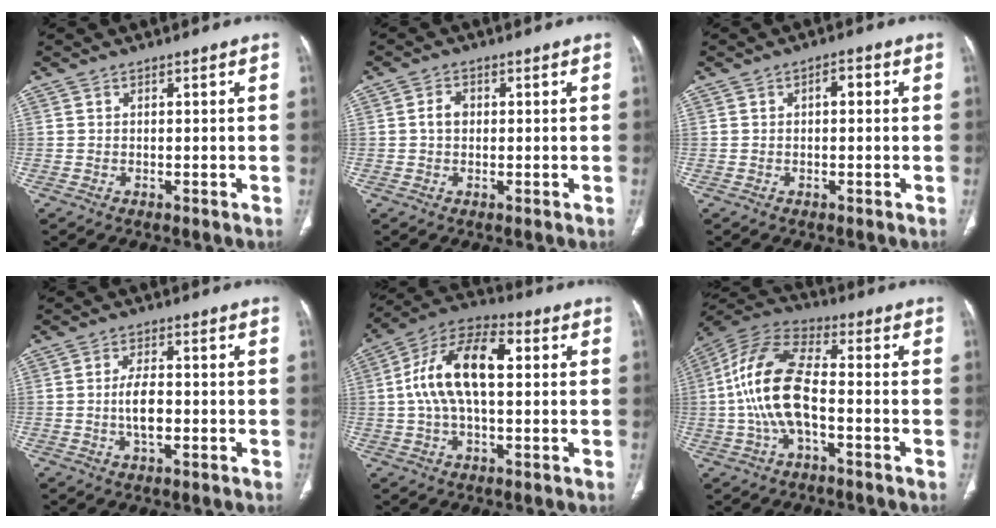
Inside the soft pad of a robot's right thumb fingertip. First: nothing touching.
{"total": 2.8, "force": [0.1, 2.1, 1.8], "torque": [-0.029, 0.009, 0.000]}
{"total": 2.3, "force": [0.3, 1.2, 2.0], "torque": [-0.022, 0.011, 0.000]}
{"total": 5.5, "force": [-0.8, 2.6, 4.8], "torque": [-0.087, 0.004, -0.016]}
{"total": 15.5, "force": [1.9, 7.9, 13.2], "torque": [-0.246, 0.035, 0.027]}
{"total": 15.1, "force": [-1.9, 6.9, 13.3], "torque": [-0.277, 0.037, -0.043]}